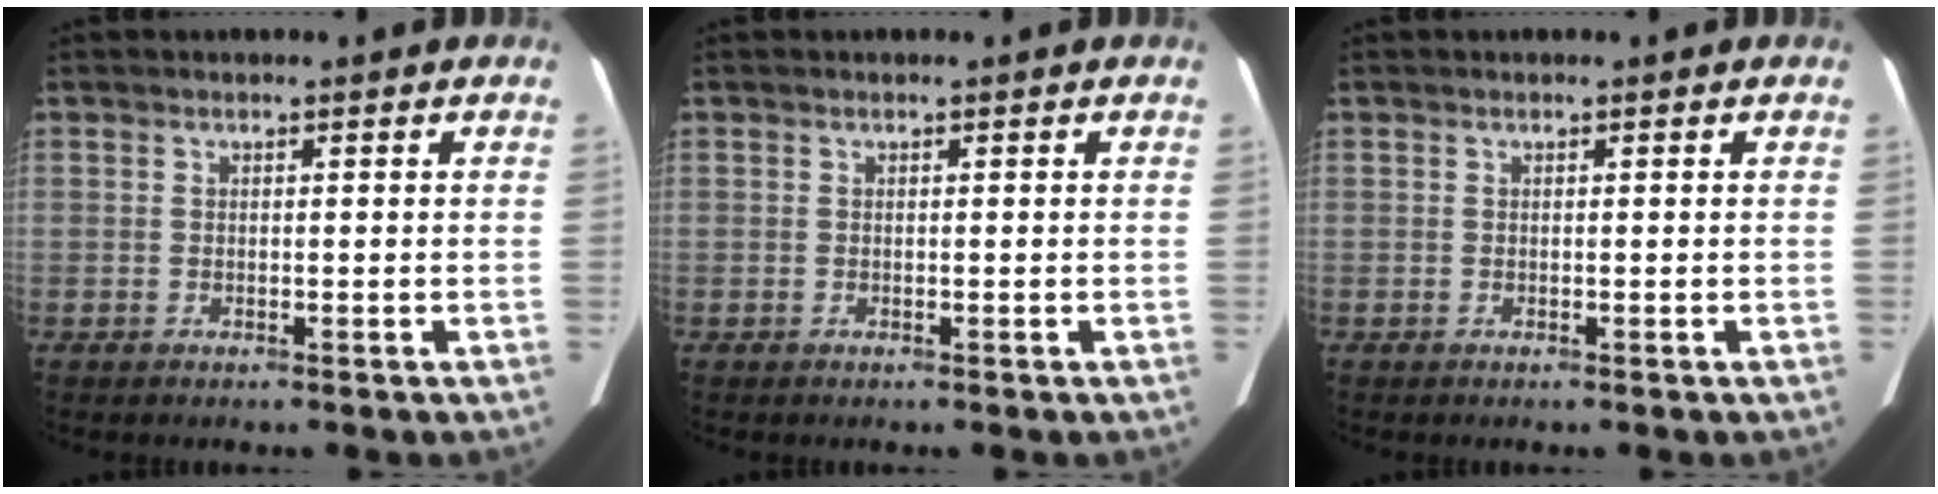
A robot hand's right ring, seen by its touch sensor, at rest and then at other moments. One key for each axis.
{"total": 0.0}
{"total": 0.0}